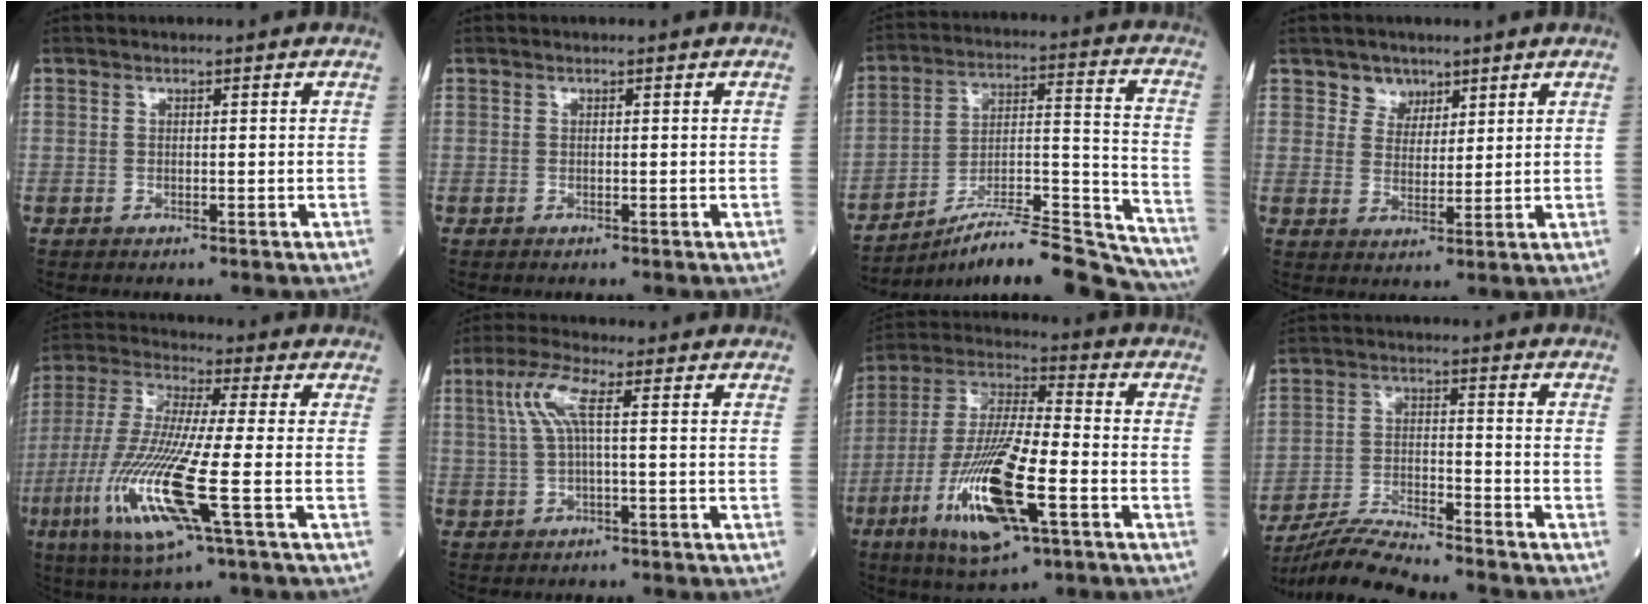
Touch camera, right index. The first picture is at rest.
{"total": 0.0}
{"total": 20.6, "force": [-19.1, 1.0, 7.7], "torque": [-0.091, 0.027, -0.300]}
{"total": 3.8, "force": [2.5, 2.8, 0.2], "torque": [0.000, 0.001, 0.042]}
{"total": 16.2, "force": [-5.3, 1.0, 15.2], "torque": [-0.332, -0.026, -0.102]}
{"total": 5.3, "force": [1.3, 0.7, 5.1], "torque": [-0.116, 0.022, 0.028]}
{"total": 17.9, "force": [-6.7, 3.6, 16.2], "torque": [-0.333, -0.019, -0.118]}
{"total": 9.8, "force": [-9.3, -0.2, 2.9], "torque": [-0.054, -0.011, -0.169]}